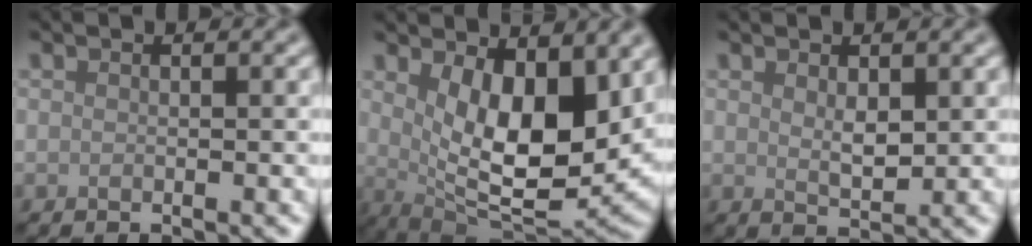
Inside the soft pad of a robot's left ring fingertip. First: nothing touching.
{"total": 10.0, "force": [2.5, 4.4, 8.6], "torque": [-0.140, -0.025, 0.047]}
{"total": 1.8, "force": [0.7, 0.8, 1.4], "torque": [-0.027, -0.004, 0.017]}